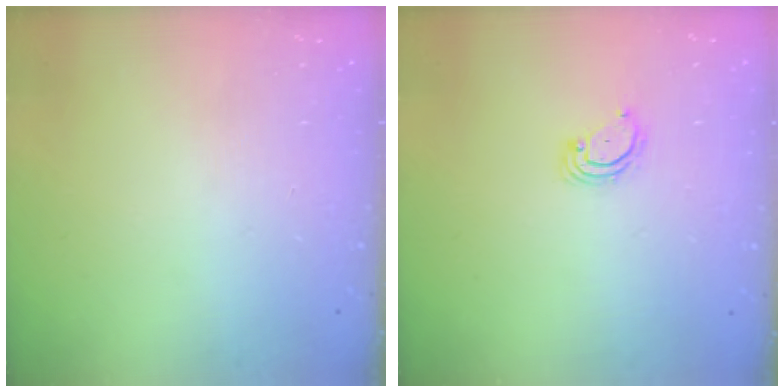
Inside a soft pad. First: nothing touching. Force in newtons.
{"total": 2.8, "press": 2.8, "slide": 0.3}